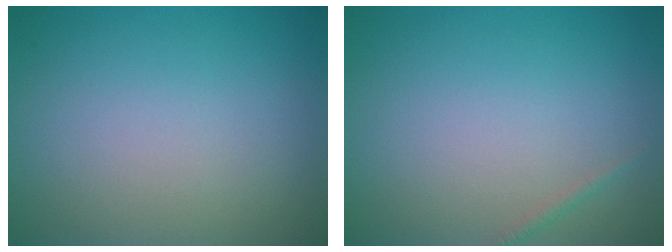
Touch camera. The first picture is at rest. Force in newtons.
{"total": 0.6, "press": 0.6, "slide": 0.0}